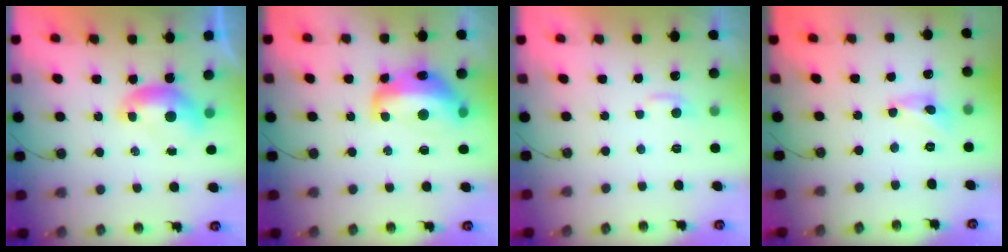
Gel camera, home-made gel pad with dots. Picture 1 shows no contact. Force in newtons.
{"total": 8.6, "press": 8.5, "slide": 0.9}
{"total": 2.8, "press": 2.8, "slide": 0.4}
{"total": 1.9, "press": 1.9, "slide": 0.2}